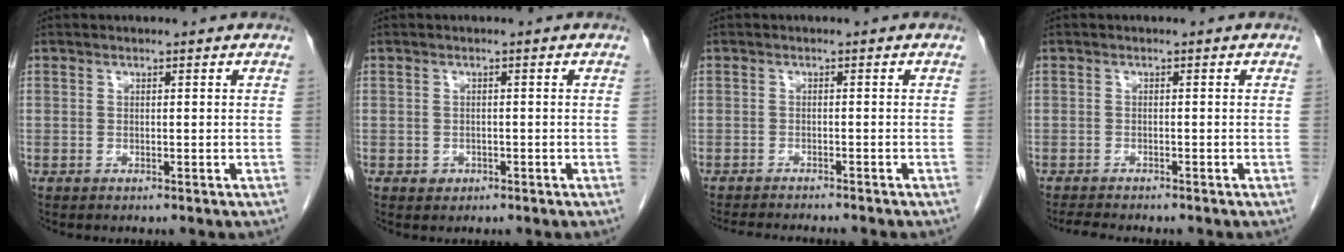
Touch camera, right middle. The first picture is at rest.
{"total": 1.1, "force": [-0.5, 1.0, 0.3], "torque": [-0.002, 0.004, -0.002]}
{"total": 8.2, "force": [-7.5, 0.9, 3.4], "torque": [-0.039, -0.011, -0.099]}
{"total": 3.6, "force": [-3.3, 0.3, 1.4], "torque": [-0.027, -0.013, -0.050]}